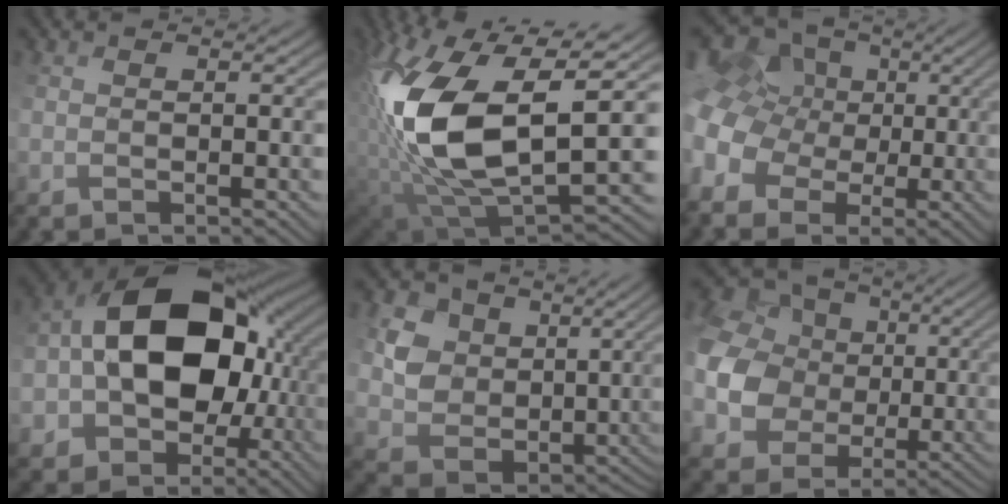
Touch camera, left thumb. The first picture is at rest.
{"total": 16.4, "force": [3.7, 9.4, 12.9], "torque": [-0.282, -0.021, 0.073]}
{"total": 11.1, "force": [-0.1, 10.0, 4.8], "torque": [-0.182, 0.011, -0.008]}
{"total": 16.1, "force": [0.0, 11.7, 11.1], "torque": [-0.202, 0.015, -0.002]}
{"total": 11.3, "force": [5.9, 8.7, 3.9], "torque": [-0.131, 0.032, 0.108]}
{"total": 13.4, "force": [0.8, 12.5, 4.8], "torque": [-0.198, -0.004, -0.005]}